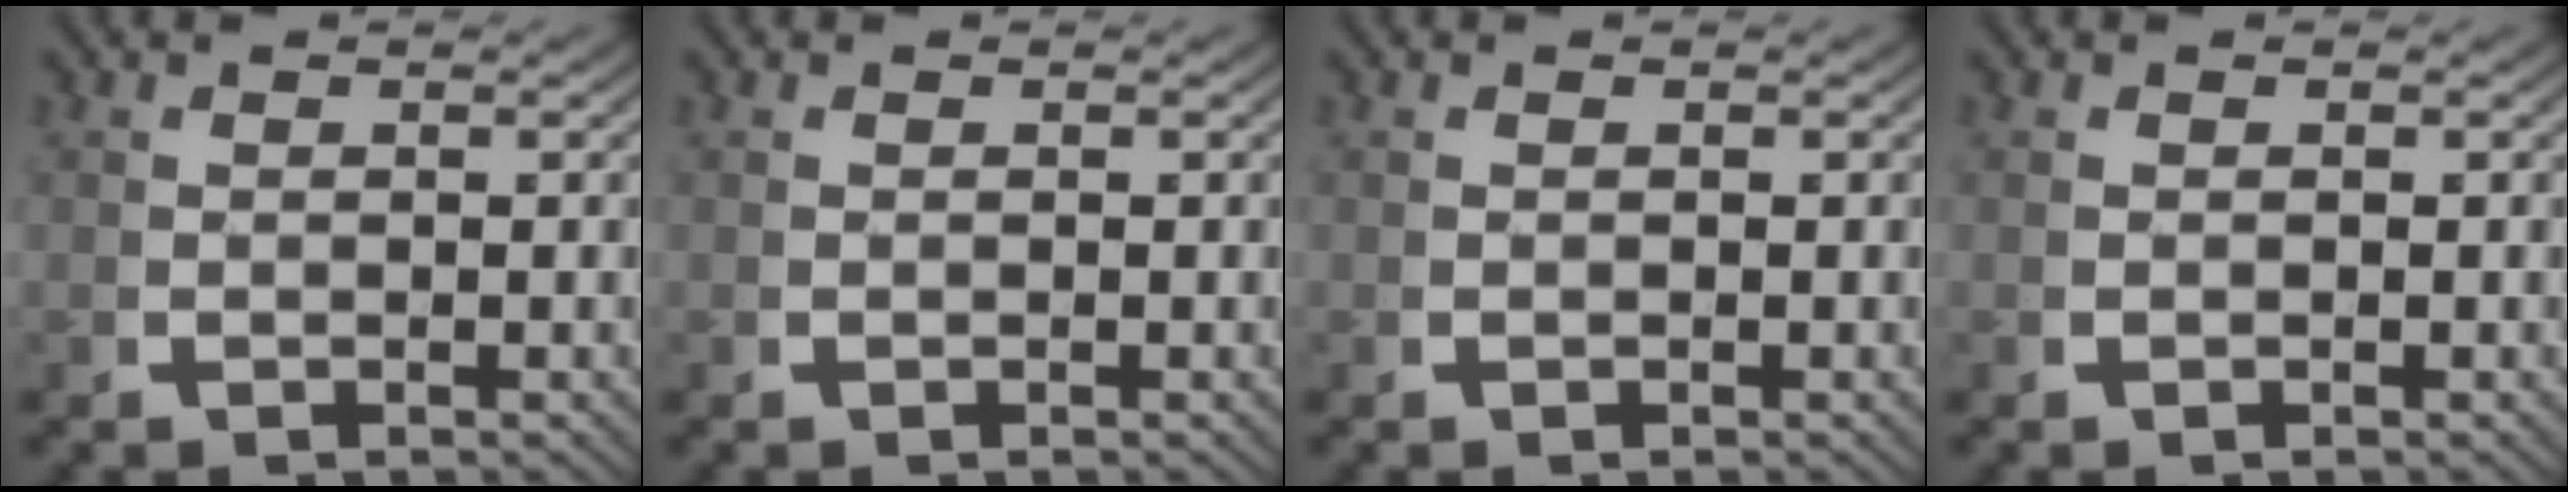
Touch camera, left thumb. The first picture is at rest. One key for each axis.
{"total": 0.0}
{"total": 0.0}
{"total": 0.0}